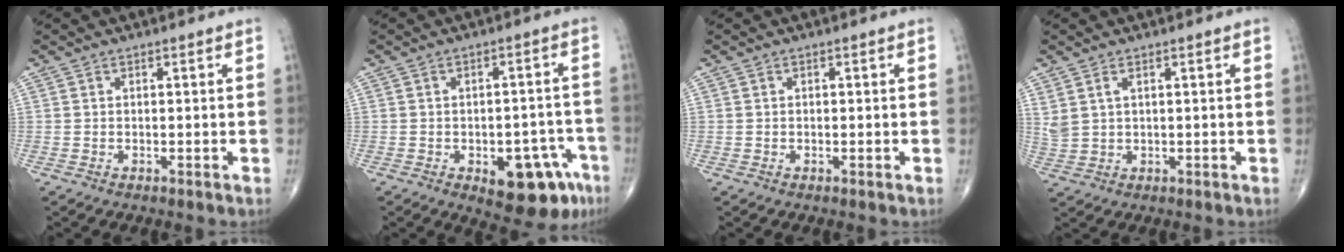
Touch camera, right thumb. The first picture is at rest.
{"total": 12.7, "force": [-6.0, 6.2, 9.3], "torque": [-0.082, 0.035, -0.068]}
{"total": 0.0}
{"total": 3.5, "force": [1.6, 1.8, 2.4], "torque": [-0.061, 0.002, 0.044]}